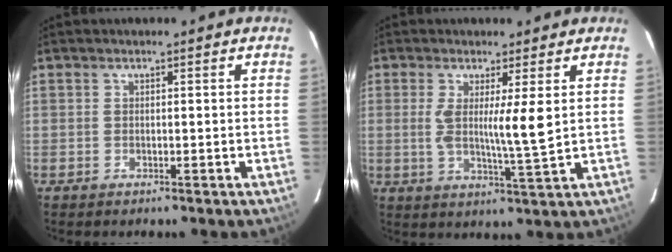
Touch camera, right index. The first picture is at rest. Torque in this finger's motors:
{"motor_torque": [0.27, 0.27, 0.12, 0.11]}